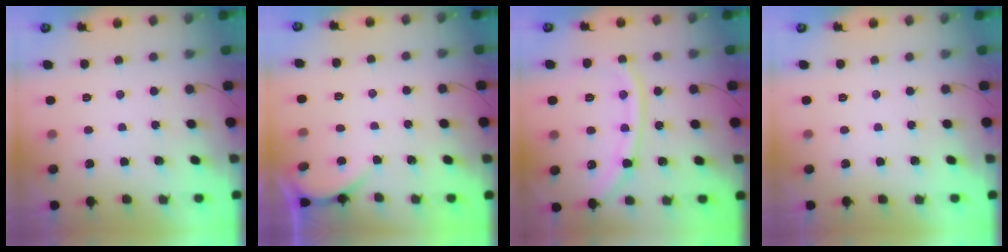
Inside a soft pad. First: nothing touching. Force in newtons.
{"total": 1.6, "press": 1.6, "slide": 0.1}
{"total": 14.2, "press": 14.1, "slide": 1.5}
{"total": 0.0}